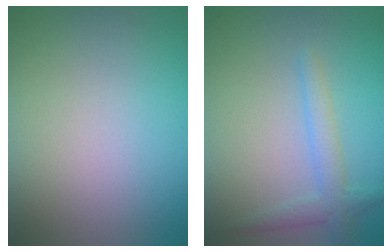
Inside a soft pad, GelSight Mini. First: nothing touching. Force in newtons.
{"total": 2.4, "press": 2.4, "slide": 0.2}